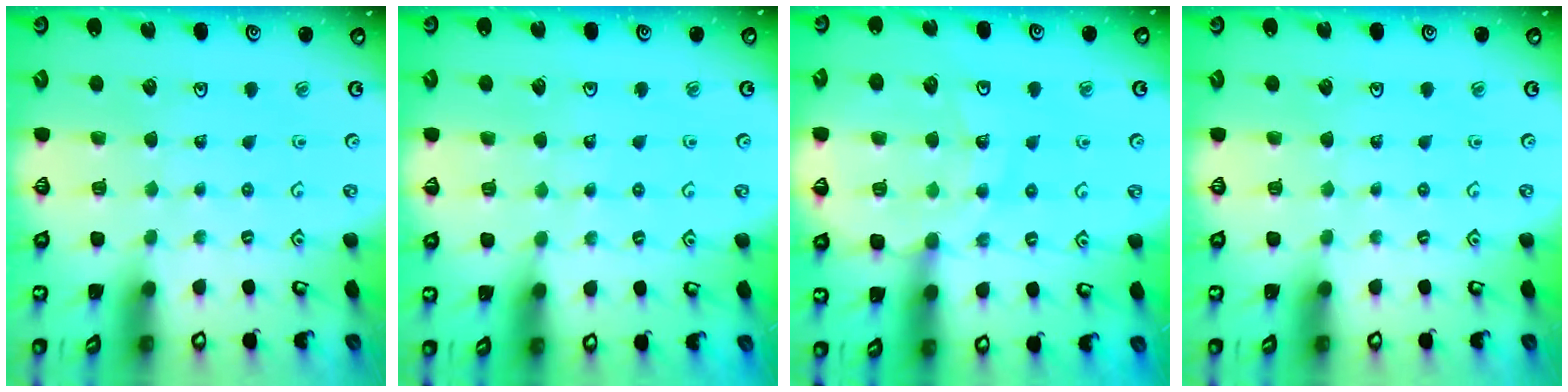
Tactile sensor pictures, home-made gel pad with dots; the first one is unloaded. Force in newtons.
{"total": 2.0, "press": 2.0, "slide": 0.2}
{"total": 14.2, "press": 13.8, "slide": 3.4}
{"total": 0.0}